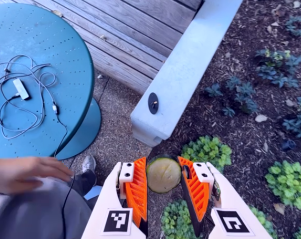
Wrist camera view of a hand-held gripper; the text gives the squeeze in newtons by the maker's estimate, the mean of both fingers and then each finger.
{"total": 10.4, "left": 10.7, "right": 10.1}